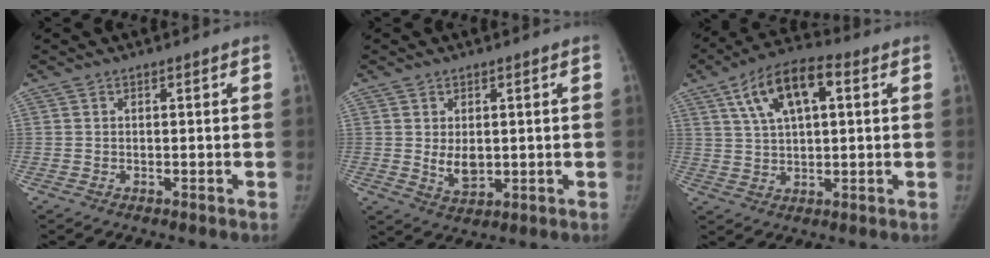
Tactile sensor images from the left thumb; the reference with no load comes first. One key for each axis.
{"total": 4.9, "fx": 0.3, "fy": 3.4, "fz": 3.6, "tx": -0.042, "ty": -0.011, "tz": 0.015}
{"total": 12.6, "fx": 4.6, "fy": 5.8, "fz": 10.2, "tx": -0.172, "ty": 0.014, "tz": 0.075}